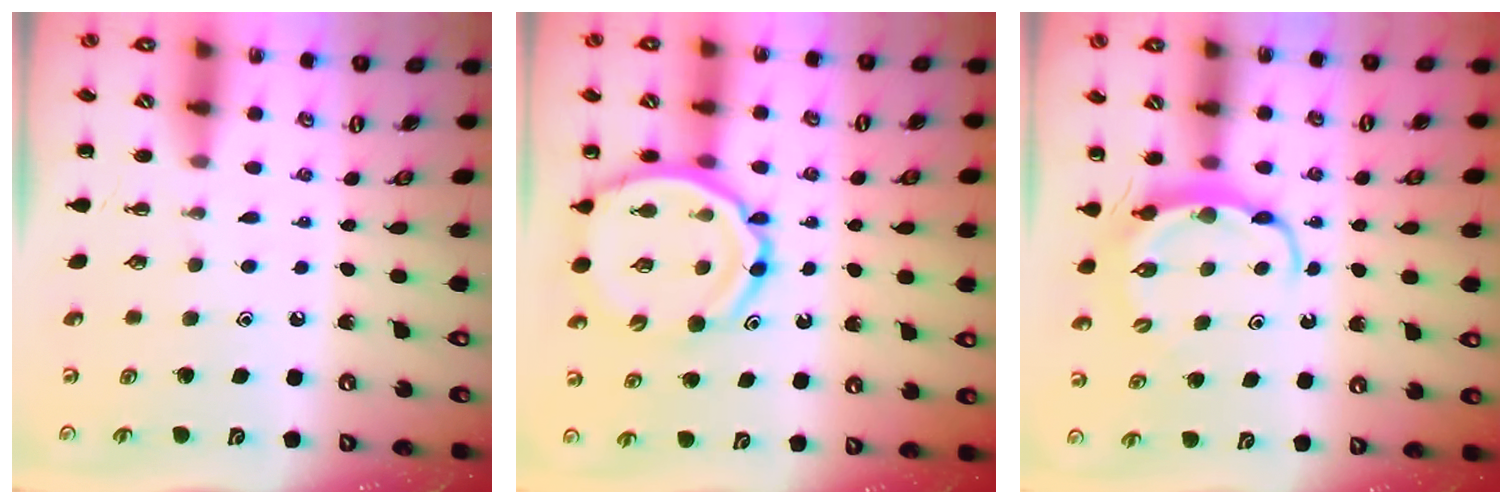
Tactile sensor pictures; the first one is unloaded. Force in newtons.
{"total": 13.7, "press": 13.2, "slide": 3.6}
{"total": 5.9, "press": 5.9, "slide": 0.6}